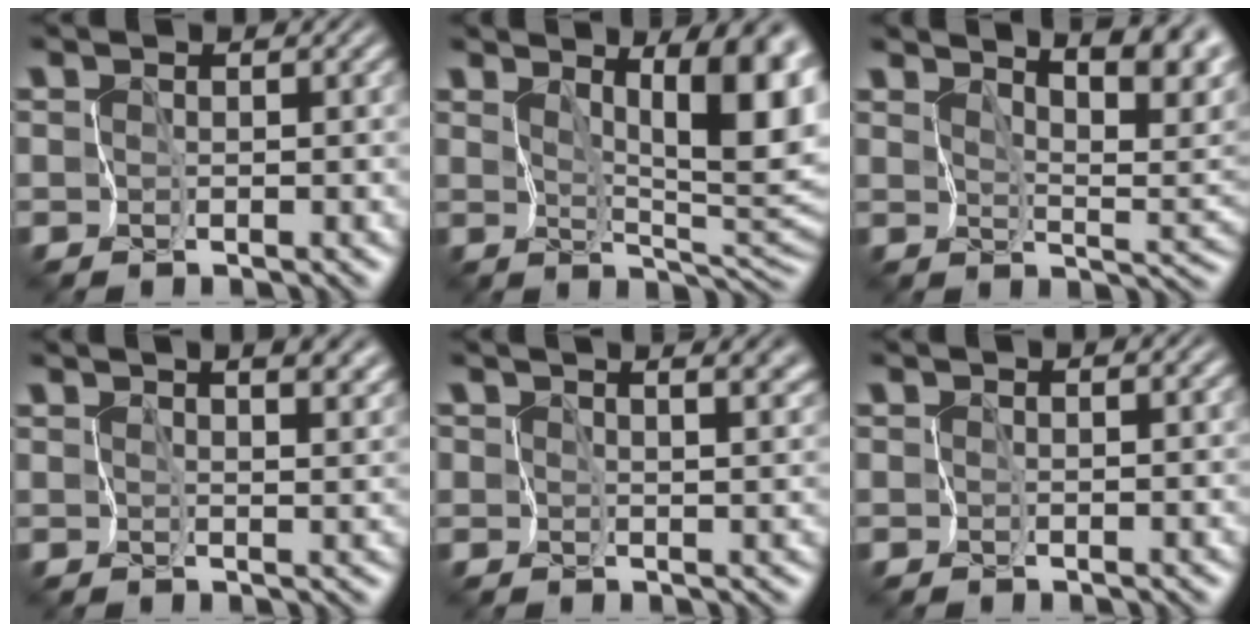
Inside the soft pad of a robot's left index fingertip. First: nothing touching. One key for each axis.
{"total": 9.5, "fx": 4.2, "fy": 2.7, "fz": 8.1, "tx": -0.107, "ty": 0.007, "tz": 0.066}
{"total": 8.3, "fx": 6.0, "fy": 1.8, "fz": 5.4, "tx": -0.084, "ty": 0.015, "tz": 0.082}
{"total": 8.2, "fx": 4.9, "fy": 3.9, "fz": 5.3, "tx": -0.064, "ty": 0.027, "tz": 0.060}
{"total": 9.5, "fx": 5.8, "fy": 4.5, "fz": 6.0, "tx": -0.064, "ty": 0.043, "tz": 0.046}
{"total": 0.0}